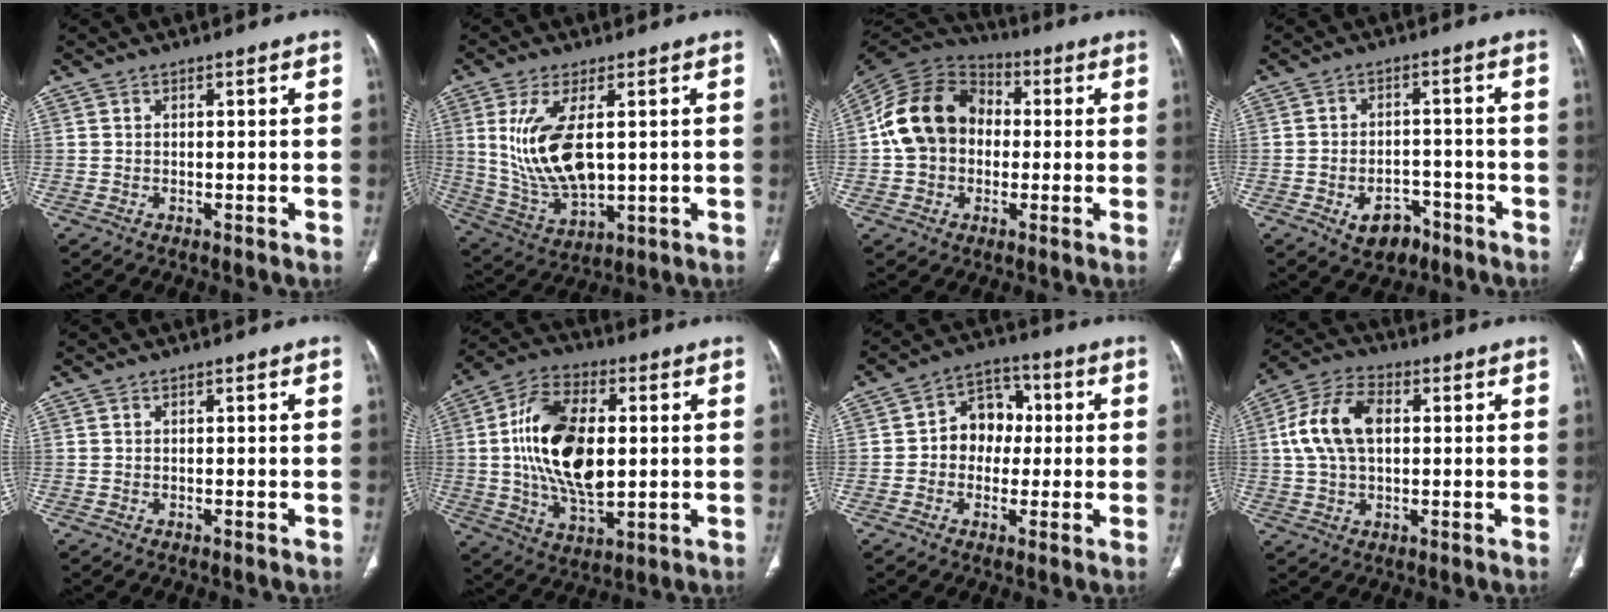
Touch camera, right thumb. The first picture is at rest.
{"total": 14.3, "force": [2.2, 6.8, 12.4], "torque": [-0.250, -0.017, 0.063]}
{"total": 15.5, "force": [0.3, 12.4, 9.3], "torque": [-0.156, 0.032, -0.006]}
{"total": 6.8, "force": [-3.7, 4.5, 3.4], "torque": [-0.033, 0.033, -0.050]}
{"total": 0.0}
{"total": 19.2, "force": [1.5, 10.3, 16.1], "torque": [-0.294, 0.001, 0.030]}
{"total": 9.2, "force": [0.3, 7.4, 5.5], "torque": [-0.040, 0.026, -0.005]}
{"total": 11.9, "force": [1.8, 7.3, 9.2], "torque": [-0.181, 0.022, 0.029]}